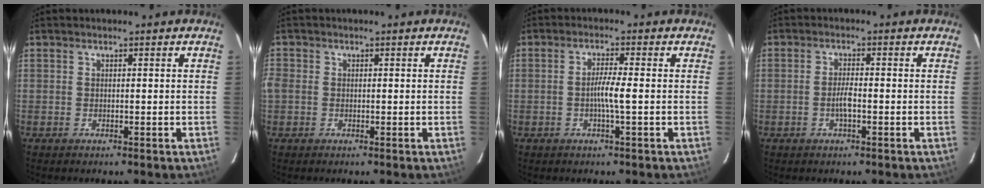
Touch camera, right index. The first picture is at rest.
{"total": 2.3, "force": [-0.2, 1.9, 1.3], "torque": [-0.051, 0.014, -0.001]}
{"total": 3.5, "force": [-0.6, -0.3, 3.4], "torque": [-0.064, -0.002, -0.011]}
{"total": 2.5, "force": [-0.8, 0.4, 2.4], "torque": [-0.048, 0.001, -0.014]}